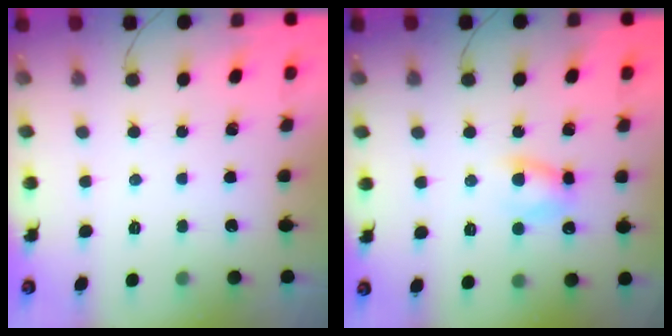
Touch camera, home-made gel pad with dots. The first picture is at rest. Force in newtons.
{"total": 6.0, "press": 5.8, "slide": 1.2}